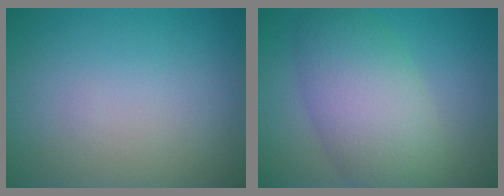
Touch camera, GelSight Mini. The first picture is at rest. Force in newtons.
{"total": 7.8, "press": 7.8, "slide": 0.4}